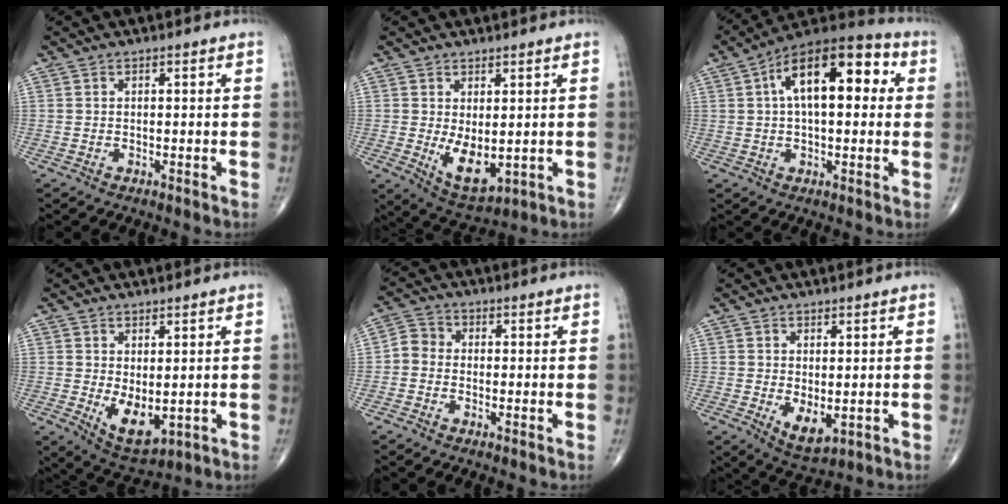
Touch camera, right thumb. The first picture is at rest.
{"total": 7.6, "force": [-0.3, 3.8, 6.5], "torque": [-0.093, -0.018, 0.015]}
{"total": 17.6, "force": [4.0, 8.5, 14.9], "torque": [-0.207, 0.035, 0.052]}
{"total": 7.2, "force": [-0.4, 3.7, 6.2], "torque": [-0.088, -0.014, 0.014]}
{"total": 3.5, "force": [-0.8, 3.0, 1.6], "torque": [-0.018, 0.008, -0.031]}
{"total": 5.3, "force": [-0.7, 2.7, 4.5], "torque": [-0.065, -0.014, 0.004]}